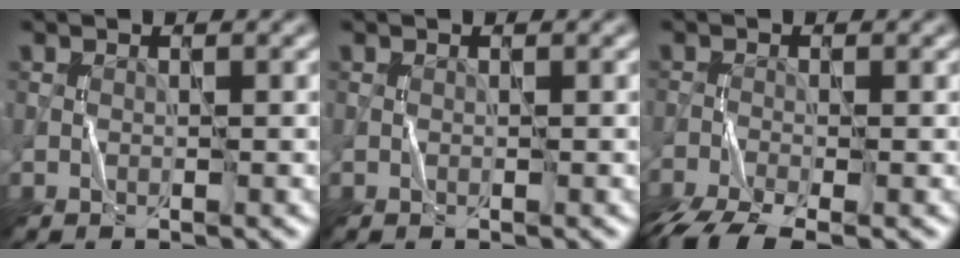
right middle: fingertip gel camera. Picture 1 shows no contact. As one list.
[{"total": 0.0}, {"total": 4.9, "force": [-3.7, 1.2, 2.9], "torque": [-0.059, -0.017, -0.080]}]